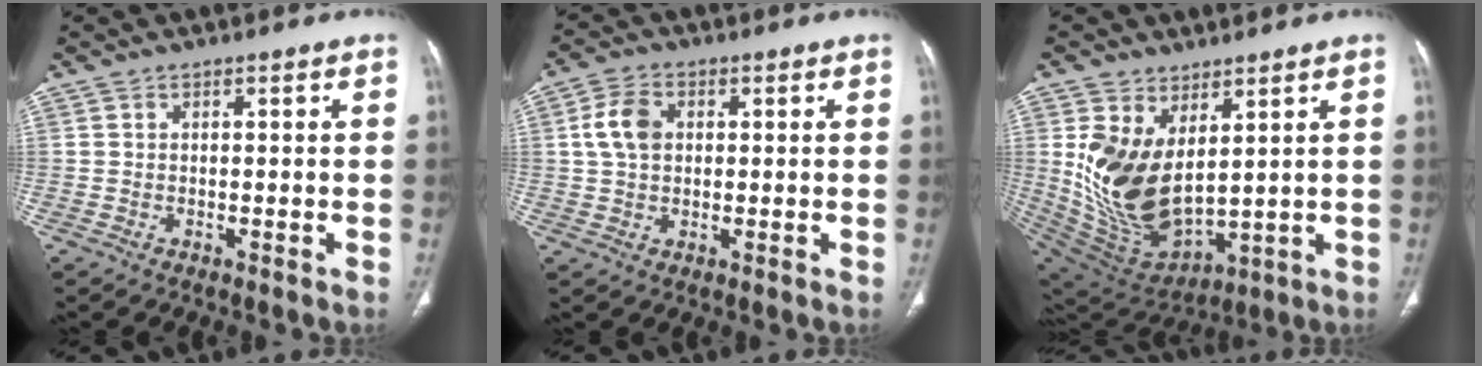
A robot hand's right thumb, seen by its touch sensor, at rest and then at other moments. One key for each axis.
{"total": 6.4, "fx": 1.2, "fy": 4.5, "fz": 4.4, "tx": -0.083, "ty": 0.008, "tz": 0.020}
{"total": 16.0, "fx": 4.3, "fy": 9.3, "fz": 12.3, "tx": -0.223, "ty": -0.037, "tz": 0.116}